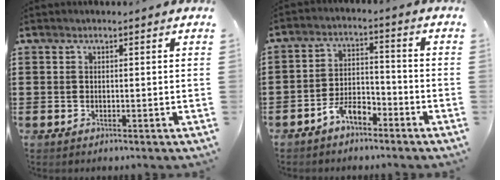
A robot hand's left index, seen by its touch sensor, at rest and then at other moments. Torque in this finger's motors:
{"motor_torque": [1.06, 1.08, 0.15, 0.05]}